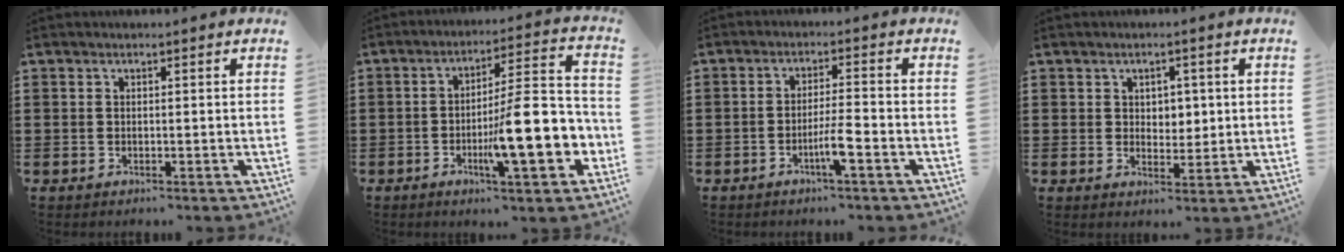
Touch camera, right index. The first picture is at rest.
{"total": 14.4, "force": [-4.1, 3.3, 13.5], "torque": [-0.198, -0.008, -0.070]}
{"total": 4.2, "force": [-2.1, 0.1, 3.7], "torque": [-0.076, -0.009, -0.042]}
{"total": 2.9, "force": [1.2, 2.5, 1.1], "torque": [-0.024, 0.009, 0.018]}